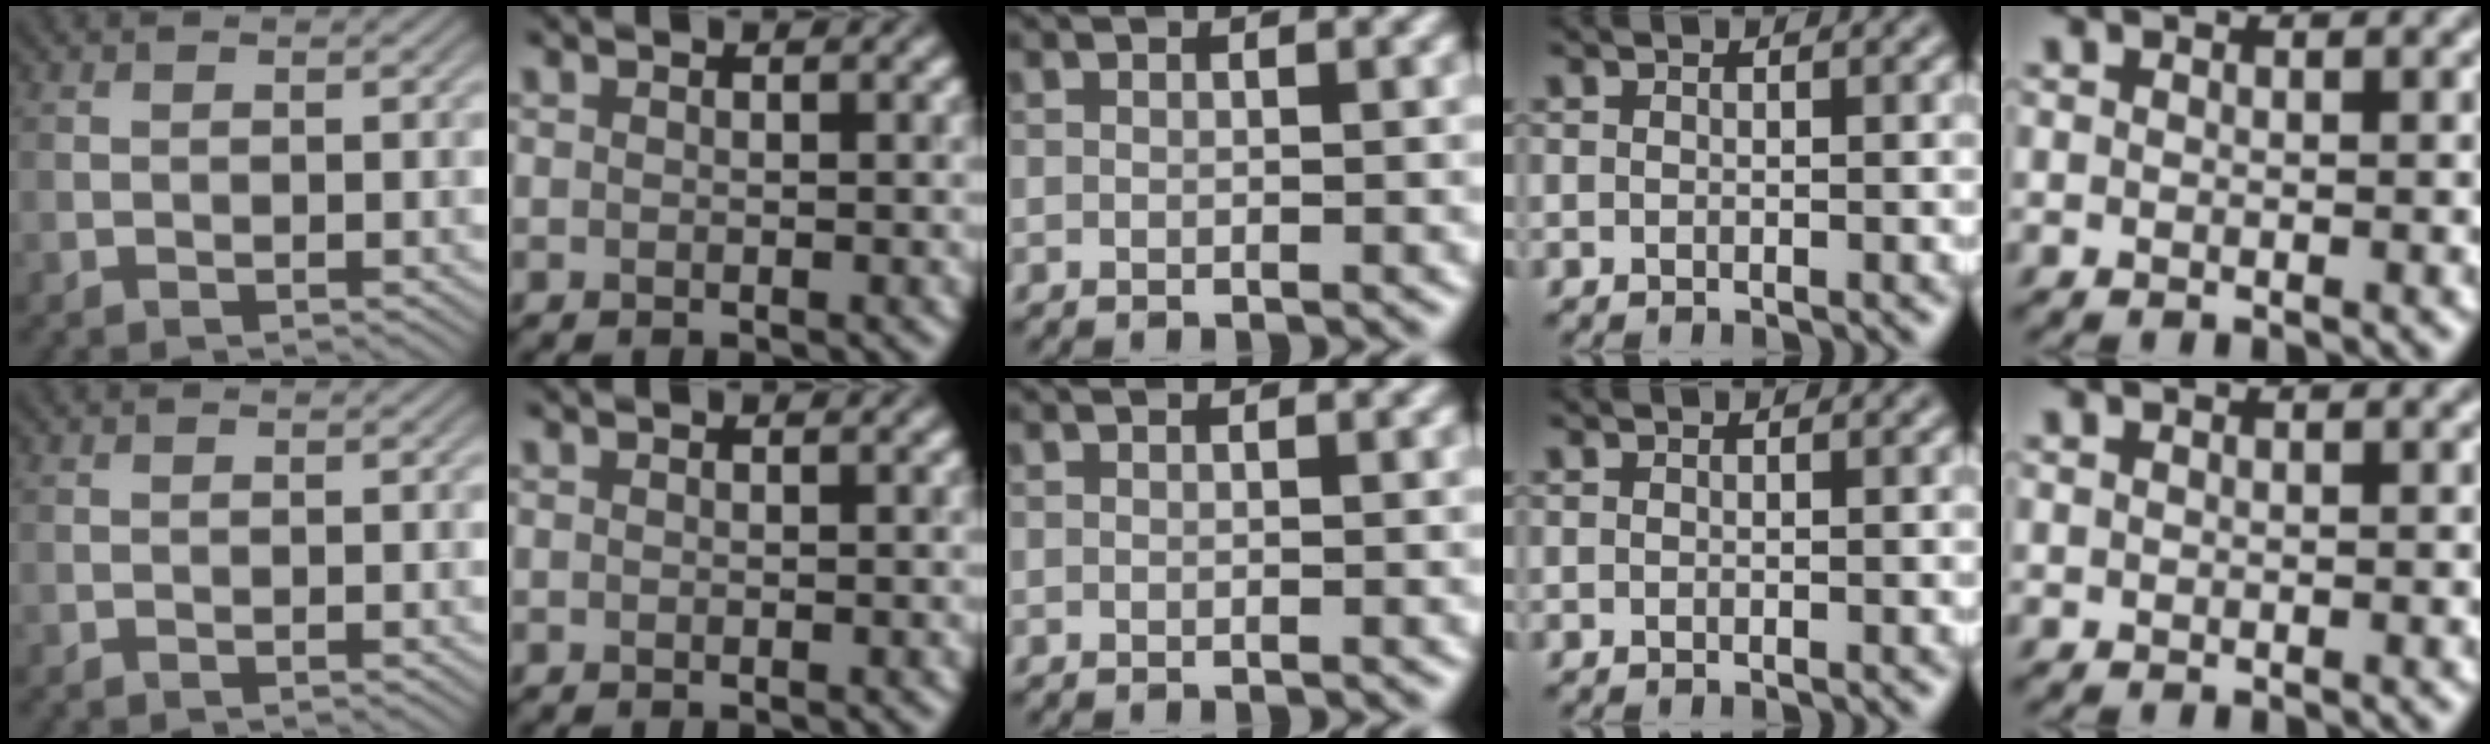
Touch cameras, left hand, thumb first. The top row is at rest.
{}